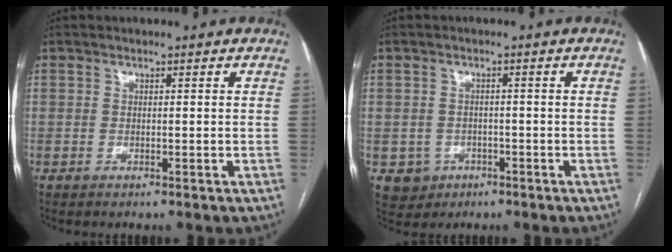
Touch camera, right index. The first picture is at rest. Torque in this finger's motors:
{"motor_torque": [-0.07, 0.06, -0.61, -0.21]}